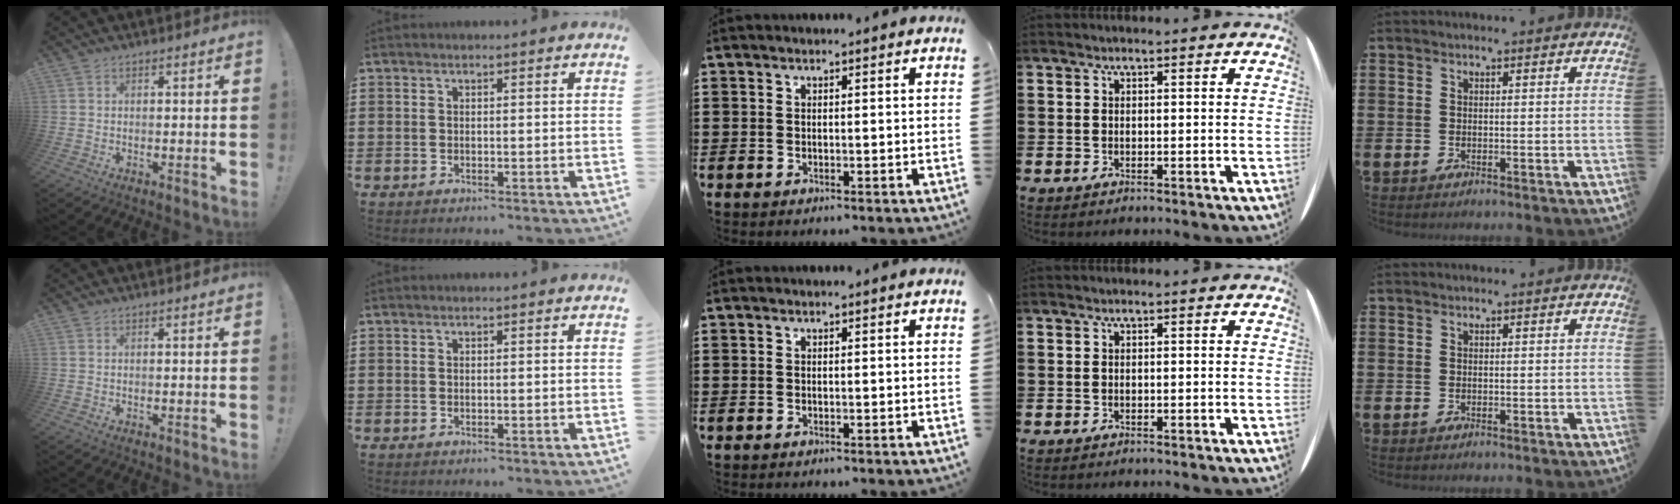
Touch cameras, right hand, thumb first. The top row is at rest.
{}